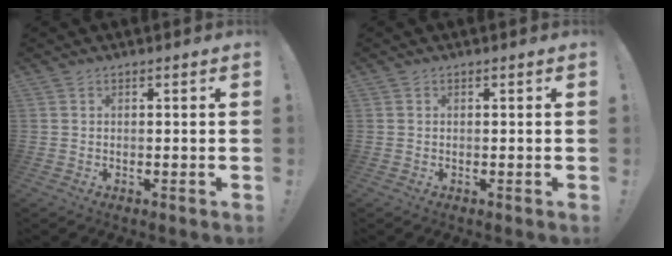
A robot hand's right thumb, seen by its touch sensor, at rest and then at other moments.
{"total": 0.0}